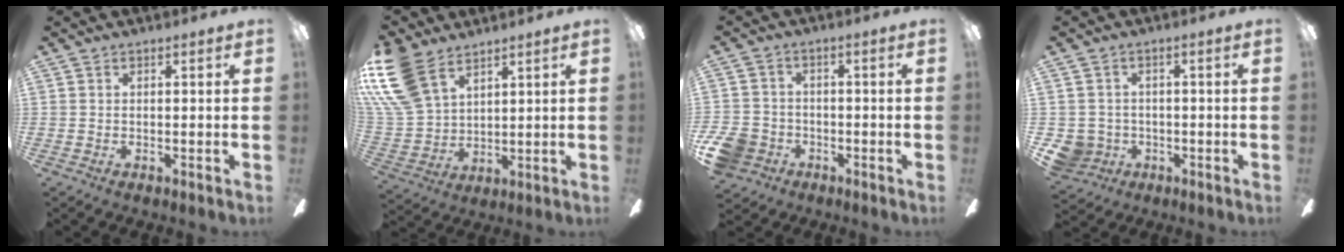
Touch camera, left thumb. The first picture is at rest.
{"total": 16.4, "force": [9.9, 9.2, 9.2], "torque": [-0.233, -0.034, 0.187]}
{"total": 8.0, "force": [-3.9, 6.3, 3.1], "torque": [-0.084, 0.030, -0.073]}
{"total": 5.4, "force": [-1.6, 5.1, 1.0], "torque": [-0.053, 0.008, -0.032]}